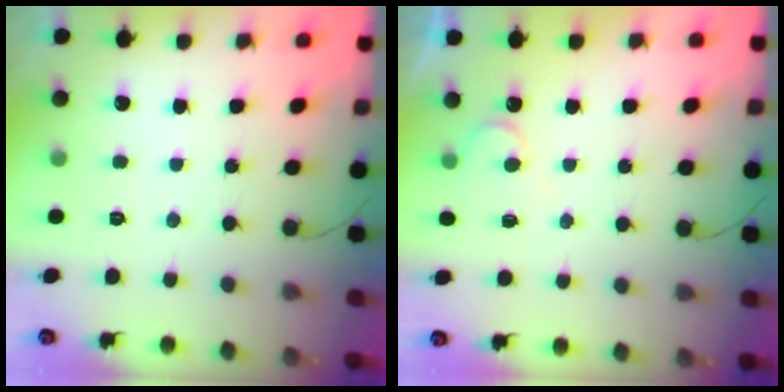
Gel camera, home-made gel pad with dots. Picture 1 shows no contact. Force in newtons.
{"total": 5.7, "press": 5.7, "slide": 0.2}